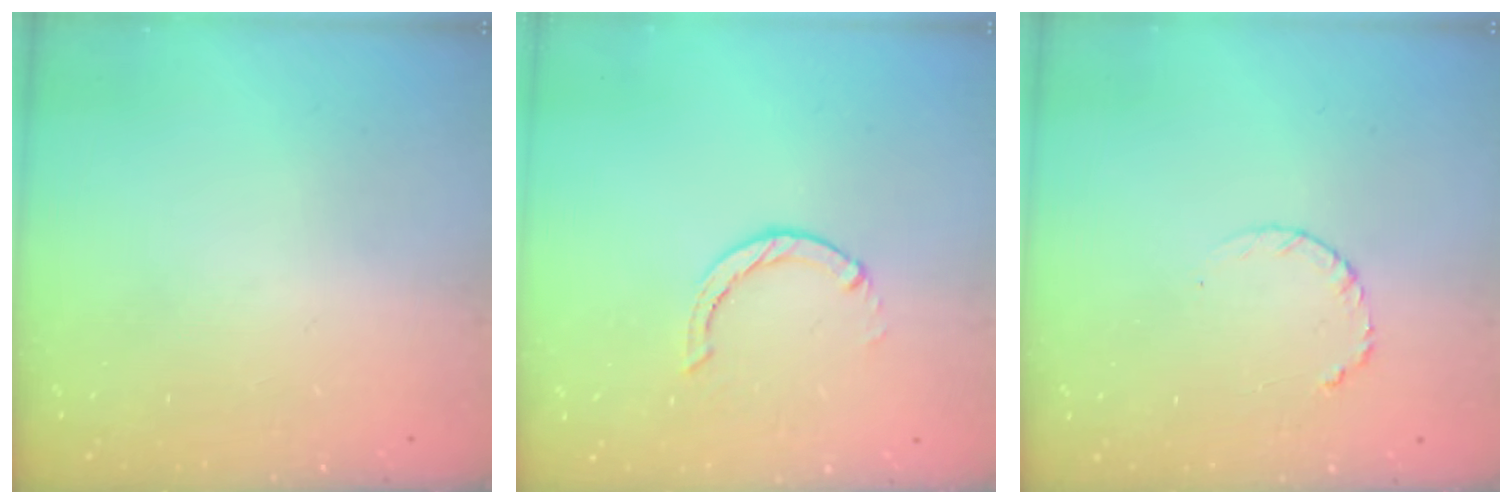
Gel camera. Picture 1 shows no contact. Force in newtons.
{"total": 0.0}
{"total": 3.7, "press": 3.7, "slide": 0.5}